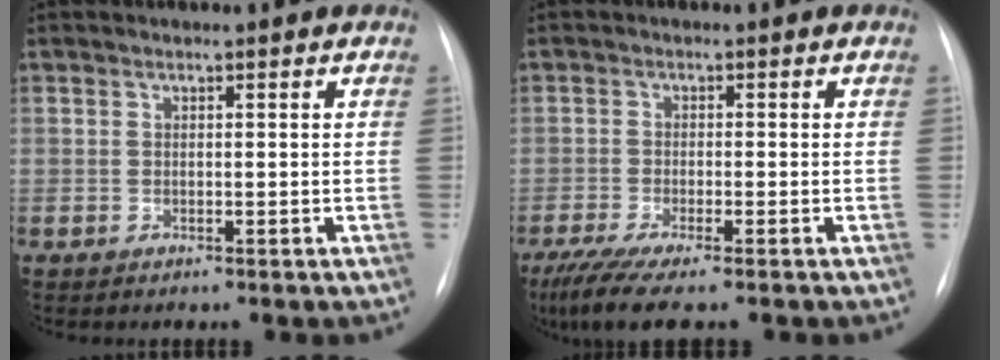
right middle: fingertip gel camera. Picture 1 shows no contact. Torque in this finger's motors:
{"motor_torque": [0.56, -0.50, 0.13, 0.04]}